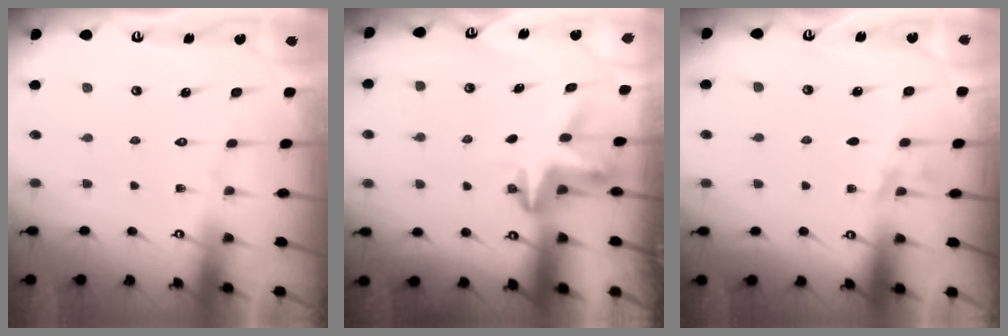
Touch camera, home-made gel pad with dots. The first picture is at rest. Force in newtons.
{"total": 3.5, "press": 3.4, "slide": 0.4}
{"total": 2.5, "press": 1.7, "slide": 1.8}